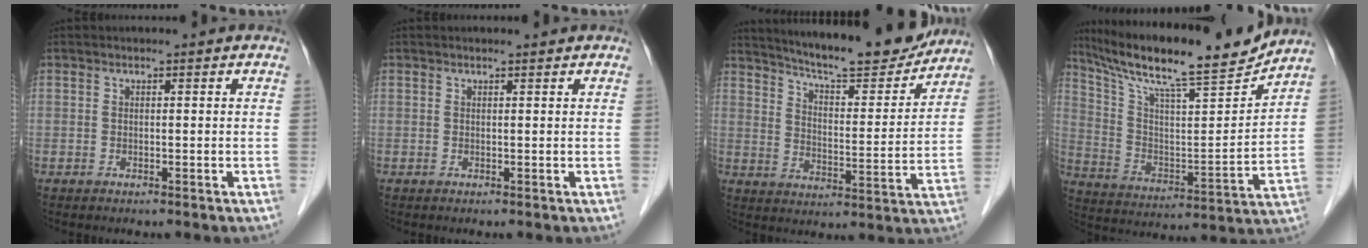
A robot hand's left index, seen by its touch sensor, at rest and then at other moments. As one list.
[{"total": 0.6, "force": [0.6, -0.1, 0.1], "torque": [-0.006, -0.001, 0.008]}, {"total": 17.0, "force": [15.6, 1.8, 6.6], "torque": [-0.106, -0.023, 0.221]}, {"total": 20.5, "force": [17.9, 1.1, 10.0], "torque": [-0.183, -0.016, 0.289]}]